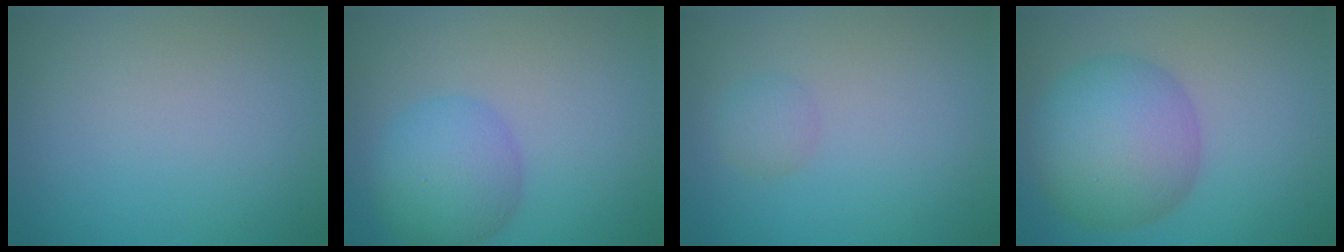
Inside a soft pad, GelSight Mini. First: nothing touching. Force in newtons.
{"total": 5.1, "press": 5.1, "slide": 0.1}
{"total": 1.3, "press": 1.3, "slide": 0.0}
{"total": 8.6, "press": 8.6, "slide": 0.1}